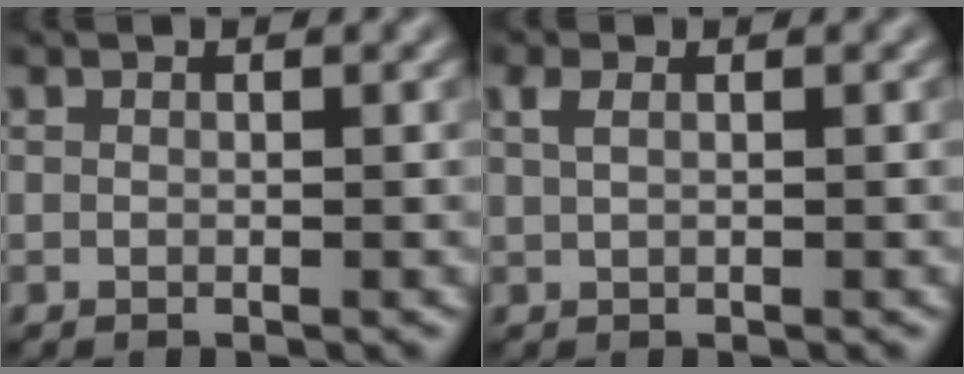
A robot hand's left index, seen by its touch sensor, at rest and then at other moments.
{"total": 1.3, "force": [0.7, 0.5, 1.0], "torque": [-0.021, 0.001, 0.012]}